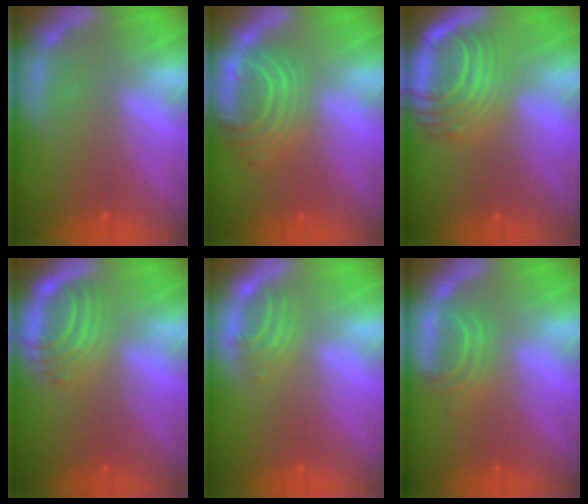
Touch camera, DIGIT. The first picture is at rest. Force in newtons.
{"total": 6.1}
{"total": 9.0}
{"total": 5.0}
{"total": 2.5}
{"total": 2.9}